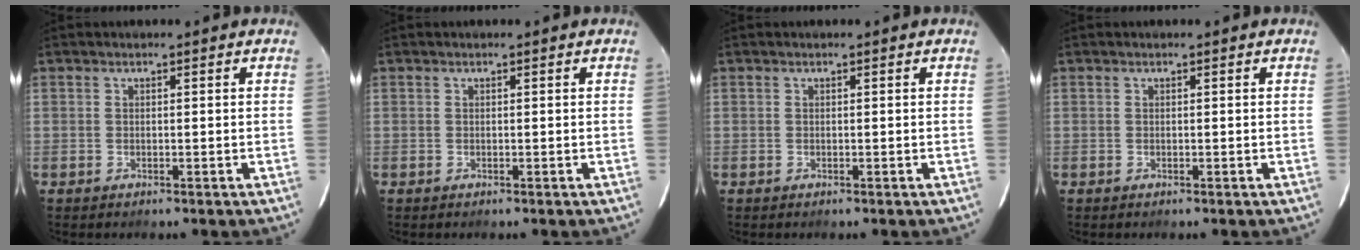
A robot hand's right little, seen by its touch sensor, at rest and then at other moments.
{"total": 0.0}
{"total": 0.0}
{"total": 0.0}